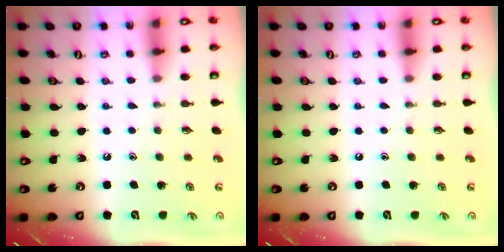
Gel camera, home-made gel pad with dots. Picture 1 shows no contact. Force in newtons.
{"total": 0.0}